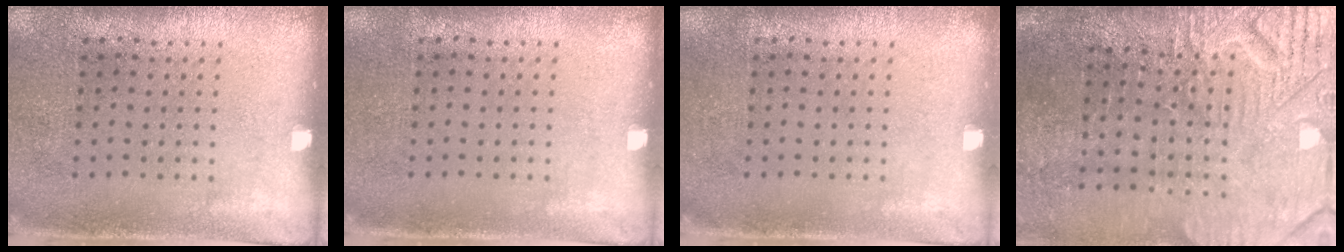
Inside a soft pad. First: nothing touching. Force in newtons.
{"total": 0.0}
{"total": 0.0}
{"total": 4.6, "press": 4.0, "slide": 2.2}